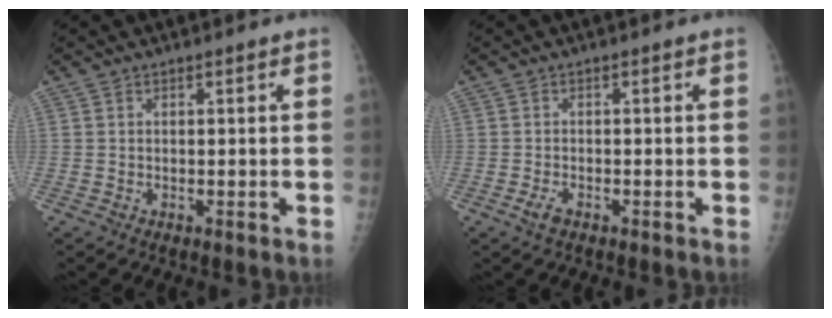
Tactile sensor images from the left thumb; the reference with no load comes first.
{"total": 1.8, "force": [-1.2, 0.8, 1.1], "torque": [-0.026, 0.002, -0.023]}